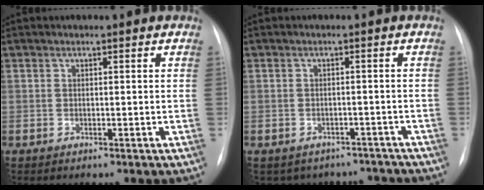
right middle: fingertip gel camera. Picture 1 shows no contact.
{"total": 8.2, "force": [-7.2, 4.0, 0.3], "torque": [0.009, 0.026, -0.077]}